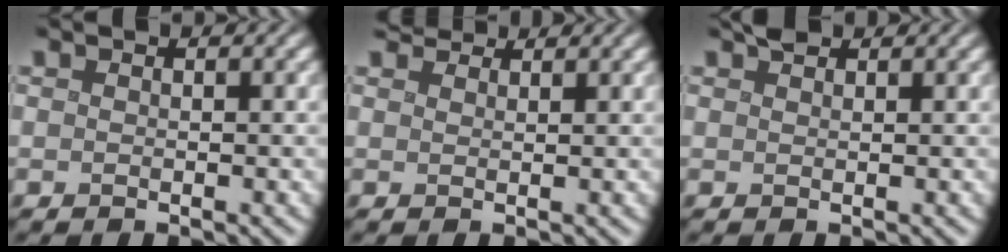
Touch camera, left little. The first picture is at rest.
{"total": 2.9, "force": [2.7, 0.6, 0.8], "torque": [-0.015, 0.008, 0.037]}
{"total": 1.3, "force": [1.1, 0.3, 0.5], "torque": [-0.009, 0.005, 0.021]}